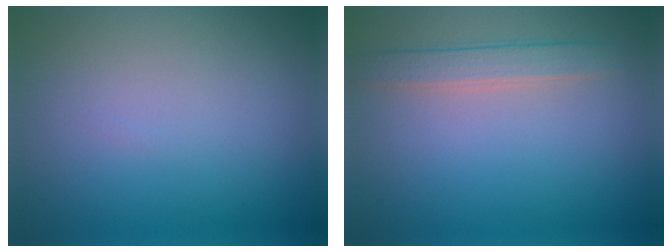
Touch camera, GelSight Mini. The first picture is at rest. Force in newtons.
{"total": 2.3, "press": 2.3, "slide": 0.3}